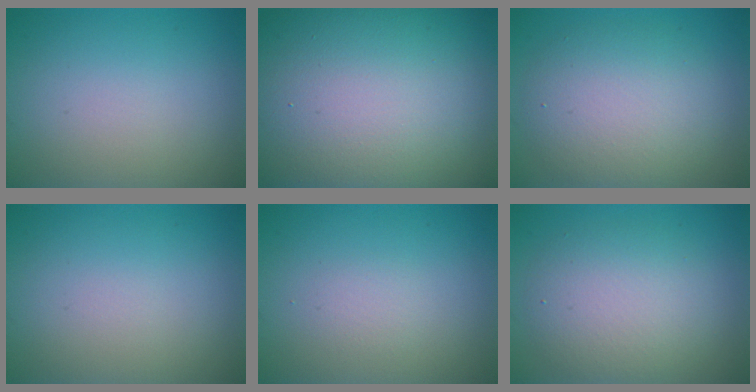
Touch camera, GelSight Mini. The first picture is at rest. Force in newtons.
{"total": 24.9, "press": 24.8, "slide": 1.4}
{"total": 6.2, "press": 6.2, "slide": 0.7}
{"total": 0.0}
{"total": 1.1, "press": 1.1, "slide": 0.1}
{"total": 4.9, "press": 4.9, "slide": 0.3}